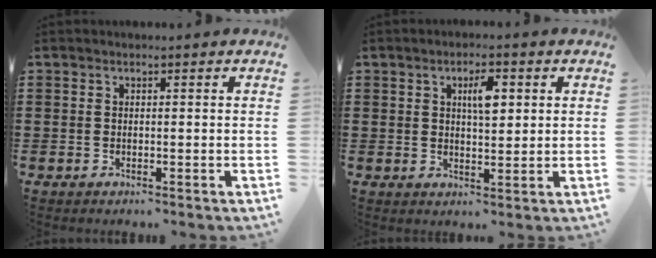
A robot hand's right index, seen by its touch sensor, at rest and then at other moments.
{"total": 4.2, "force": [1.3, 1.5, 3.7], "torque": [-0.061, 0.003, 0.017]}